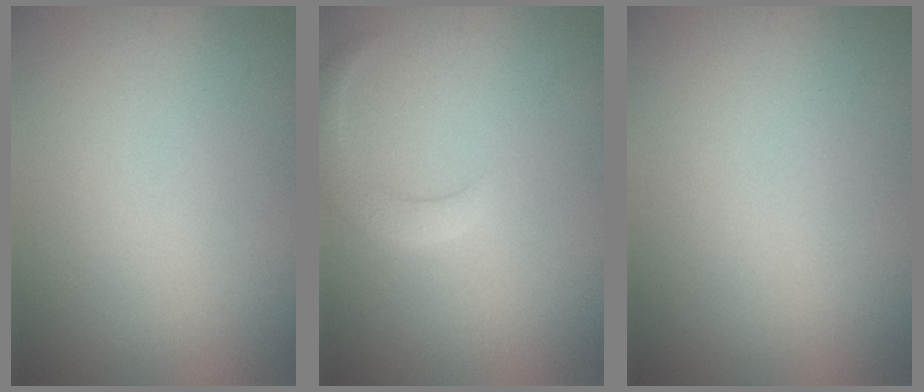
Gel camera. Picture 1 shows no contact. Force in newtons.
{"total": 2.7, "press": 2.7, "slide": 0.2}
{"total": 0.0}